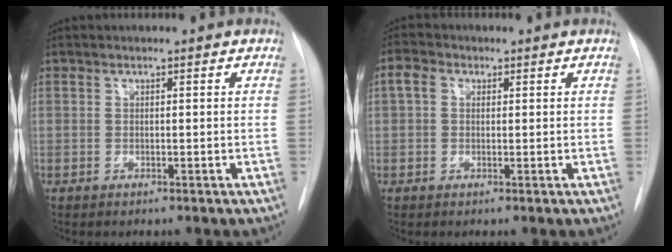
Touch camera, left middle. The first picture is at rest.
{"total": 2.6, "force": [0.8, 2.0, 1.5], "torque": [-0.036, 0.018, 0.014]}